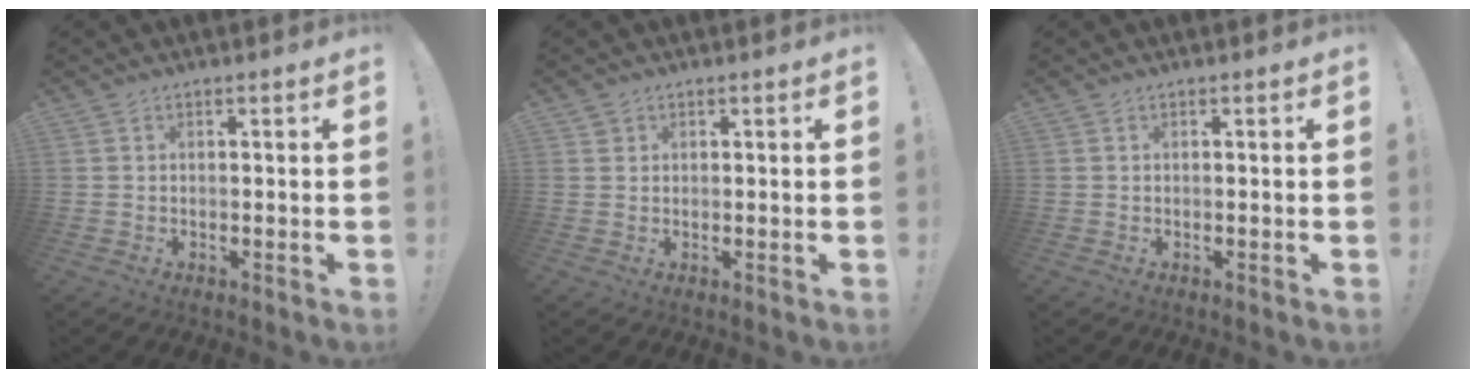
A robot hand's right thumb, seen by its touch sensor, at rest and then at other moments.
{"total": 1.3, "force": [0.8, 1.0, 0.1], "torque": [0.001, -0.001, 0.016]}
{"total": 0.0}